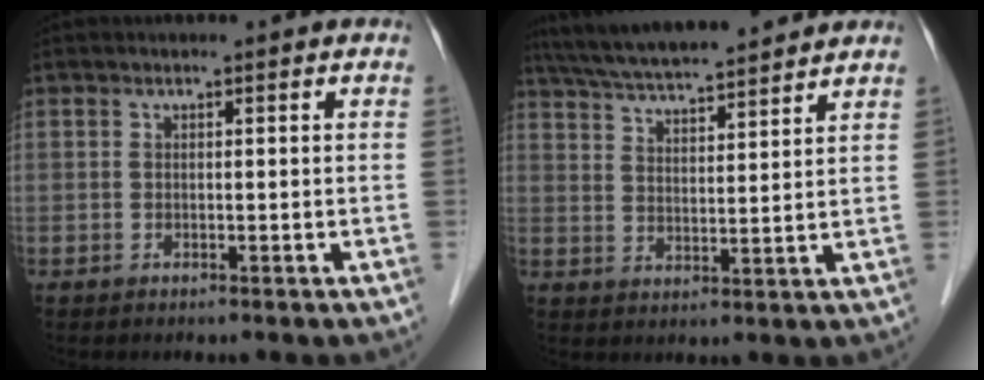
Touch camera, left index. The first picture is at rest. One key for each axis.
{"total": 14.5, "fx": 13.0, "fy": 1.2, "fz": 6.3, "tx": -0.117, "ty": 0.027, "tz": 0.211}